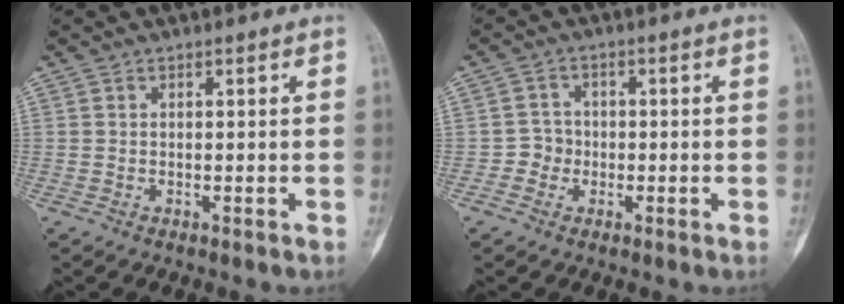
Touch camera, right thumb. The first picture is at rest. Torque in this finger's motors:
{"motor_torque": [0.62, 0.39, 0.06, -0.21, 0.09]}